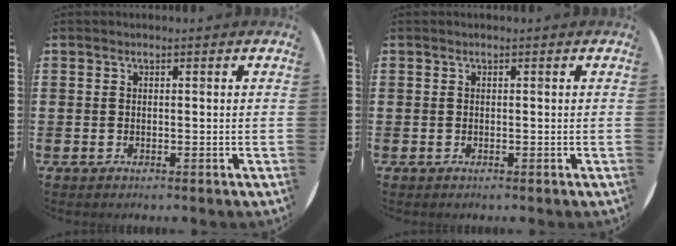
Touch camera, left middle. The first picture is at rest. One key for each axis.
{"total": 0.0}